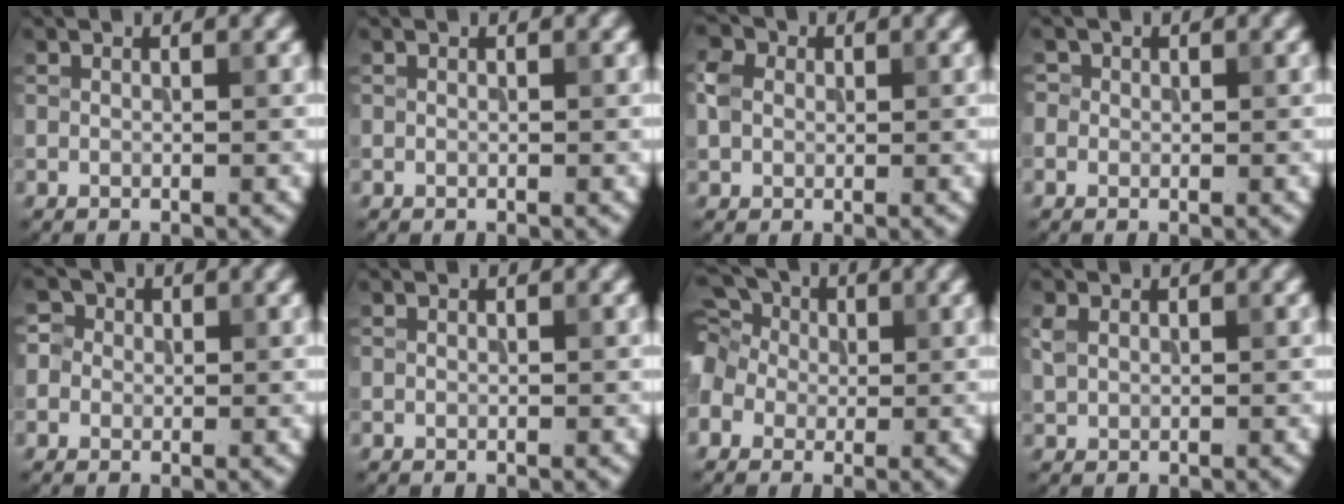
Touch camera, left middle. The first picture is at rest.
{"total": 0.0}
{"total": 2.7, "force": [0.3, 2.3, 1.3], "torque": [-0.029, 0.005, 0.000]}
{"total": 1.2, "force": [0.3, 1.1, 0.3], "torque": [-0.005, 0.000, -0.004]}
{"total": 2.9, "force": [0.8, 2.6, 1.0], "torque": [0.004, 0.015, -0.008]}
{"total": 0.0}
{"total": 8.8, "force": [1.0, 7.4, 4.7], "torque": [-0.108, 0.045, -0.037]}
{"total": 1.4, "force": [0.6, 1.1, 0.7], "torque": [-0.017, 0.003, 0.014]}